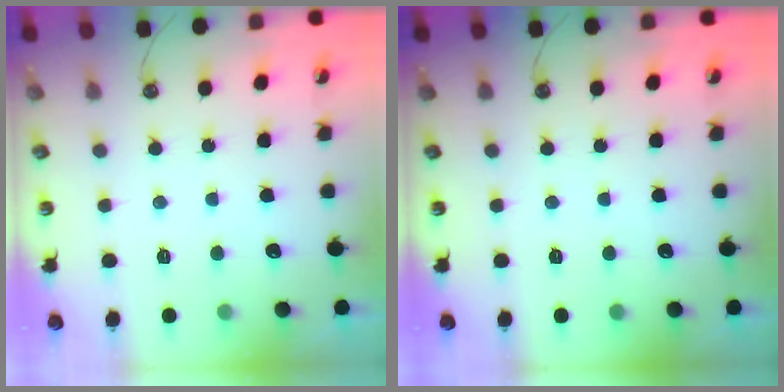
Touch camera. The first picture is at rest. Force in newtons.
{"total": 0.0}